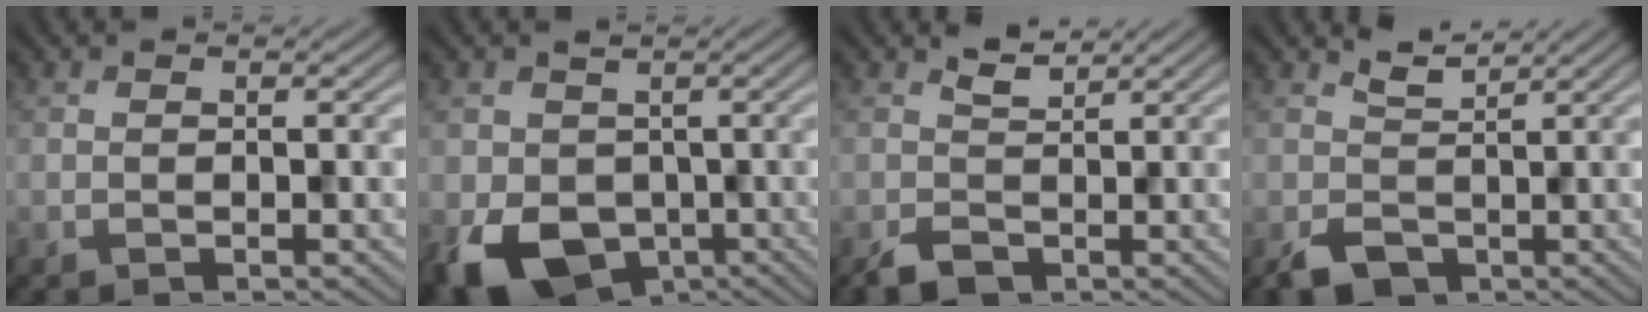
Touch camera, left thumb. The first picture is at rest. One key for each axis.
{"total": 10.0, "fx": -2.7, "fy": 7.6, "fz": 5.9, "tx": -0.133, "ty": -0.031, "tz": -0.045}
{"total": 2.5, "fx": 0.0, "fy": 1.8, "fz": 1.8, "tx": -0.040, "ty": -0.005, "tz": 0.003}
{"total": 3.2, "fx": 0.3, "fy": 2.5, "fz": 2.0, "tx": -0.041, "ty": -0.010, "tz": 0.011}